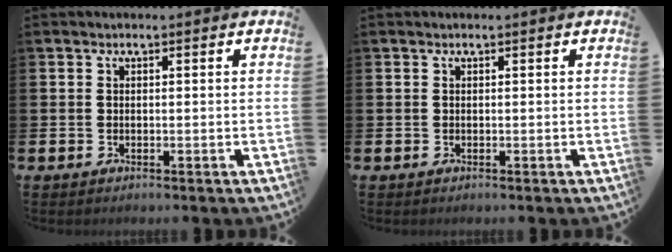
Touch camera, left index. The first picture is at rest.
{"total": 0.0}